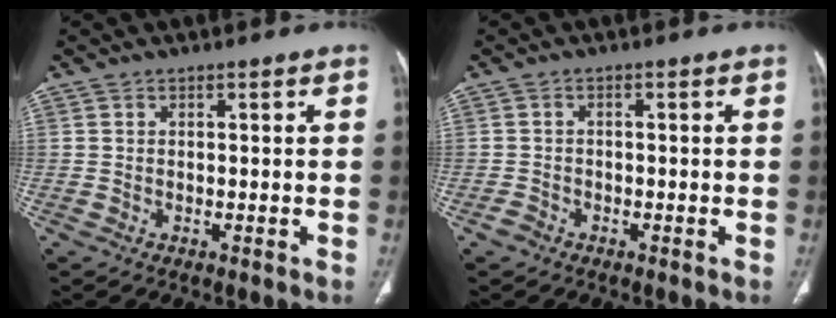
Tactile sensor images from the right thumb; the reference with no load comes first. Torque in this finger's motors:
{"motor_torque": [-0.27, 0.04, -0.29, 0.13, 0.01]}